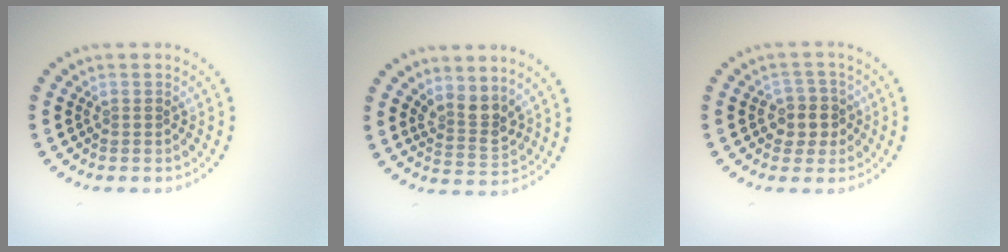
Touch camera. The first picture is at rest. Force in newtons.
{"total": 2.6, "press": 2.2, "slide": 1.5}
{"total": 2.6, "press": 2.3, "slide": 1.1}